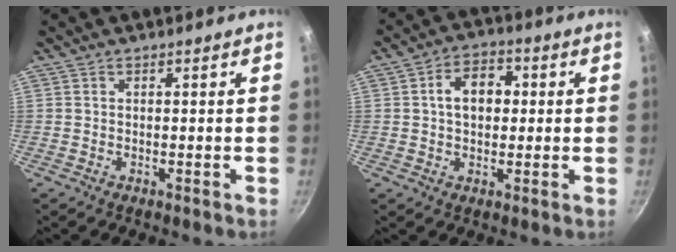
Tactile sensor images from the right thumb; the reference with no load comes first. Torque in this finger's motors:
{"motor_torque": [0.20, 1.74, 0.78, -0.02, 0.01]}